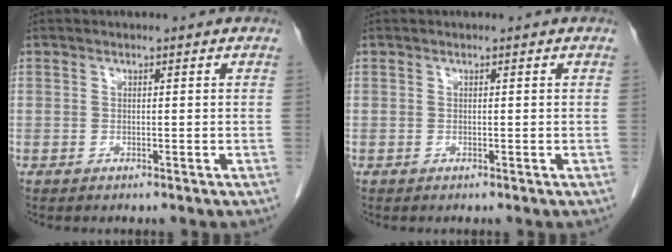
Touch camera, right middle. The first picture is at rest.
{"total": 0.0}